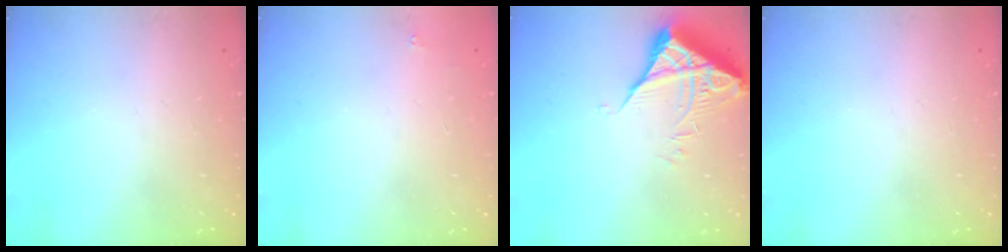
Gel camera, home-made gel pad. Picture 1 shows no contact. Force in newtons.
{"total": 1.8, "press": 1.7, "slide": 0.1}
{"total": 5.7, "press": 5.7, "slide": 0.5}
{"total": 0.0}